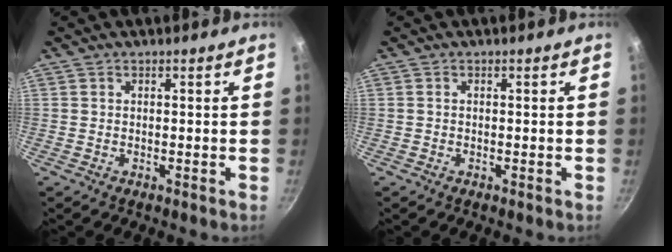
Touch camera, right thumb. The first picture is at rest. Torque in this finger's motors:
{"motor_torque": [-0.27, 0.01, -0.13, 0.07, 0.04]}